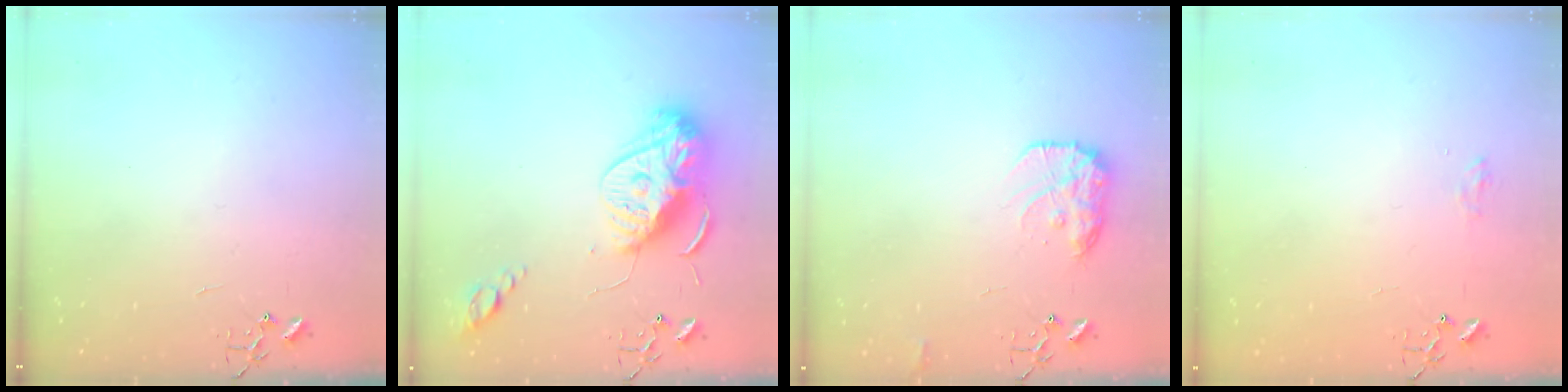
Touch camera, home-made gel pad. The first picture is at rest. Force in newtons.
{"total": 15.8, "press": 15.7, "slide": 1.7}
{"total": 12.0, "press": 12.0, "slide": 0.1}
{"total": 6.0, "press": 5.9, "slide": 0.8}